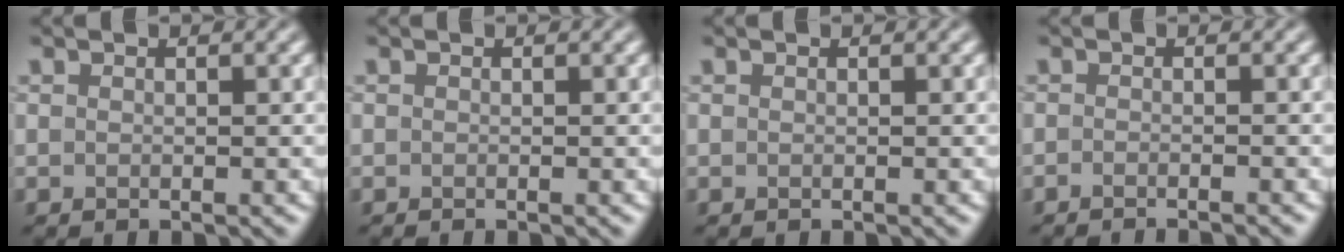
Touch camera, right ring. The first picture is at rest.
{"total": 0.0}
{"total": 0.0}
{"total": 2.0, "force": [-1.8, 0.0, 0.7], "torque": [-0.016, 0.001, -0.029]}